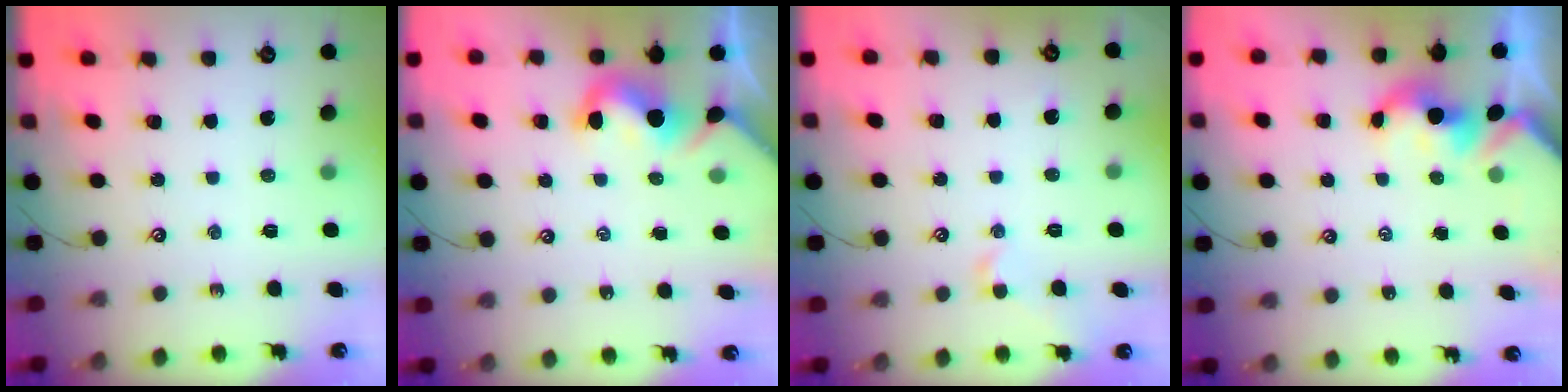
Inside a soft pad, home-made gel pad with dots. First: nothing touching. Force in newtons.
{"total": 3.0, "press": 2.9, "slide": 0.5}
{"total": 0.9, "press": 0.8, "slide": 0.5}
{"total": 1.8, "press": 1.8, "slide": 0.2}